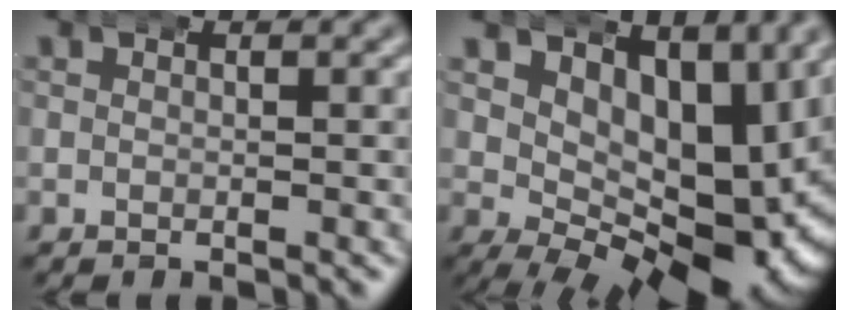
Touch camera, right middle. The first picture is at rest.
{"total": 10.7, "force": [2.1, 5.5, 8.9], "torque": [-0.119, -0.029, 0.050]}